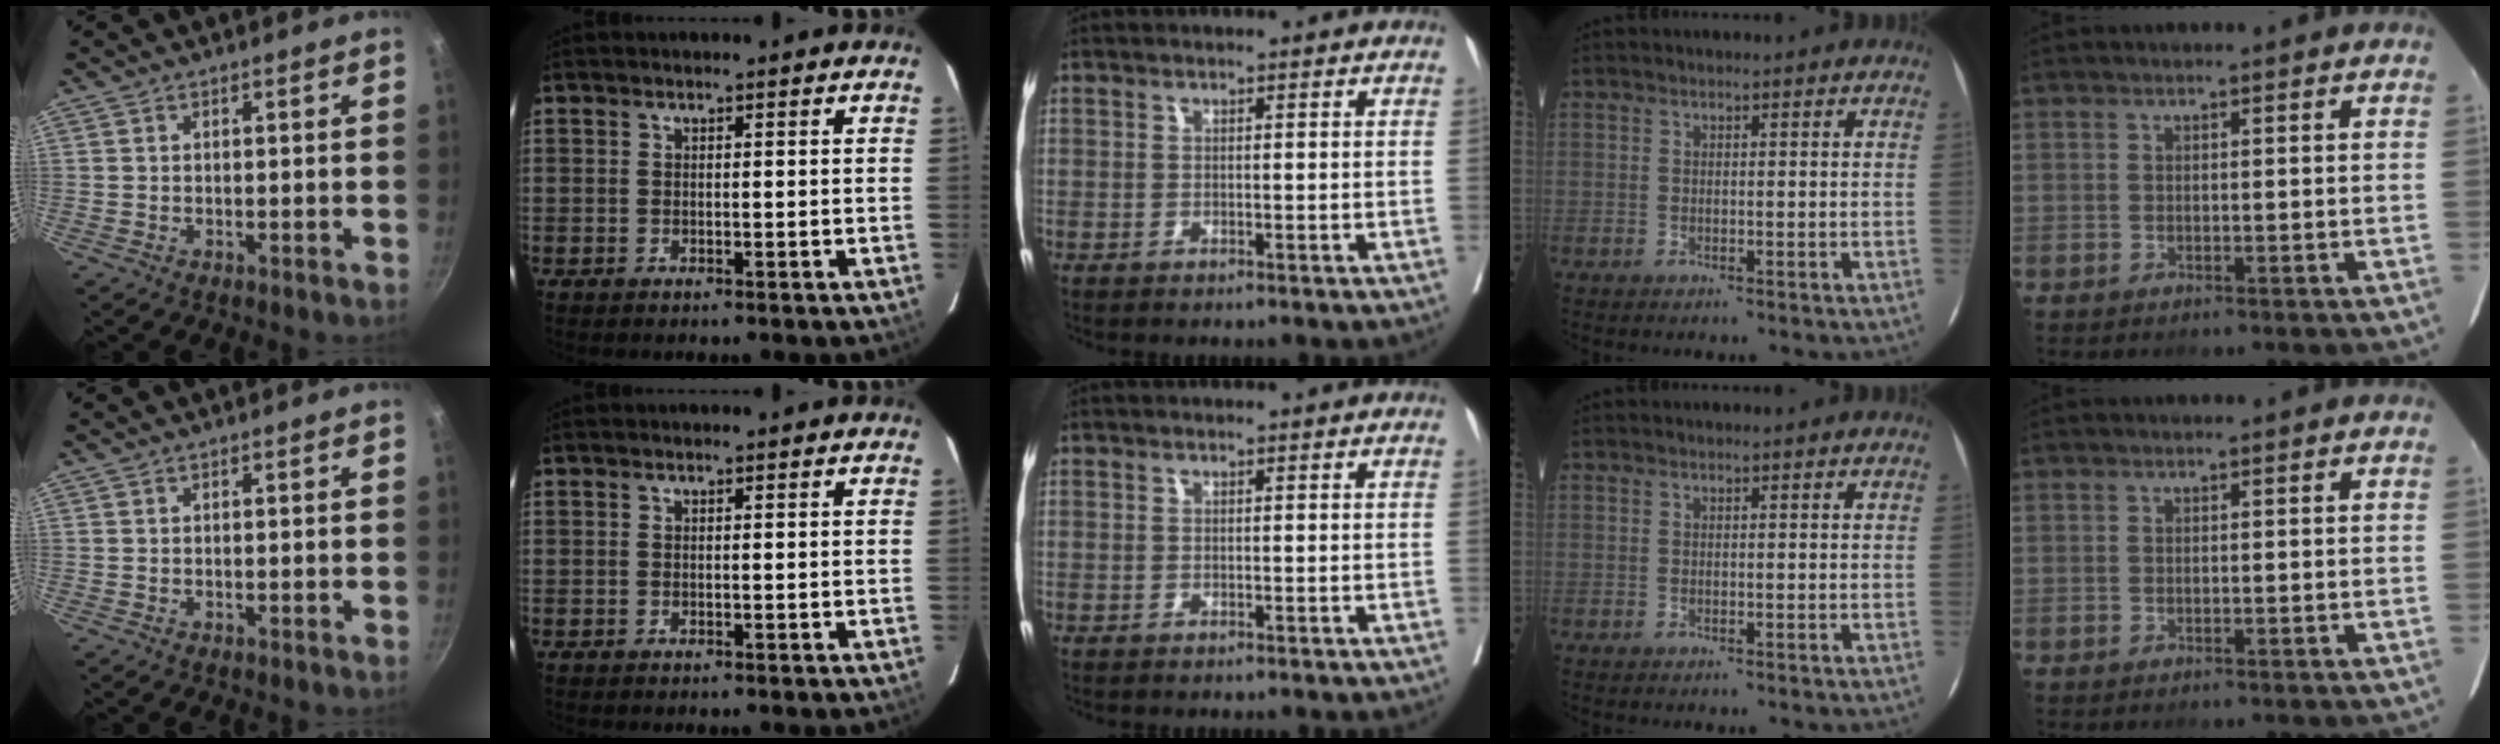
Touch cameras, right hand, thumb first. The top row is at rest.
{}